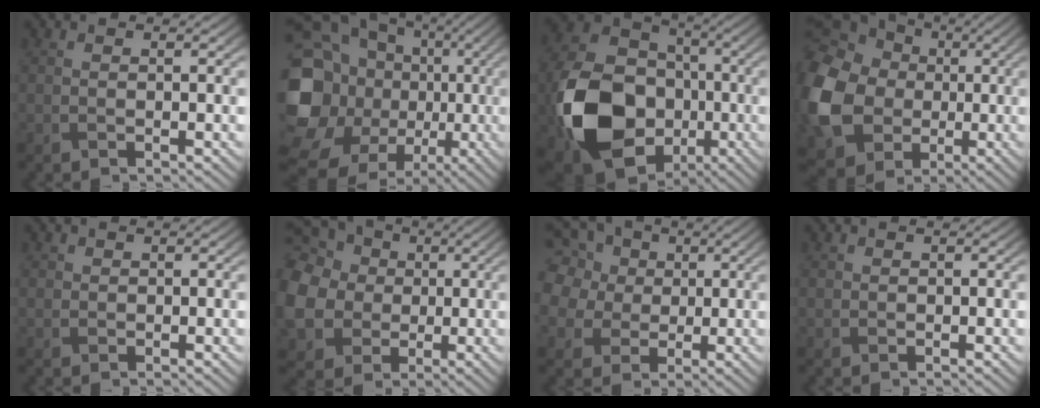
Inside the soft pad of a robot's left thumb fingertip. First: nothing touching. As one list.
[{"total": 23.0, "force": [-1.5, 20.1, 11.0], "torque": [-0.271, 0.003, -0.046]}, {"total": 18.5, "force": [-4.9, 14.2, 10.7], "torque": [-0.254, -0.051, -0.086]}, {"total": 17.9, "force": [-0.4, 15.5, 9.1], "torque": [-0.283, -0.024, -0.018]}, {"total": 0.9, "force": [0.2, 0.9, 0.1], "torque": [-0.001, -0.003, 0.000]}, {"total": 15.6, "force": [1.2, 13.8, 7.1], "torque": [-0.267, -0.002, 0.002]}, {"total": 12.2, "force": [3.9, 10.2, 5.5], "torque": [-0.205, 0.023, 0.070]}, {"total": 0.6, "force": [0.1, 0.6, 0.0], "torque": [0.001, -0.003, -0.001]}]